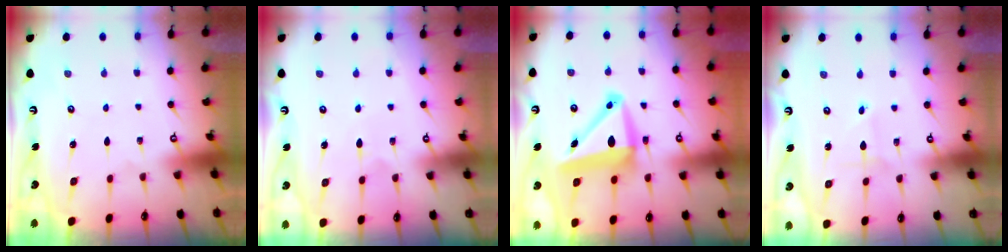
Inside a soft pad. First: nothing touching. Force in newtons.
{"total": 5.1, "press": 5.0, "slide": 0.5}
{"total": 11.8, "press": 11.0, "slide": 4.2}
{"total": 1.1, "press": 1.1, "slide": 0.1}